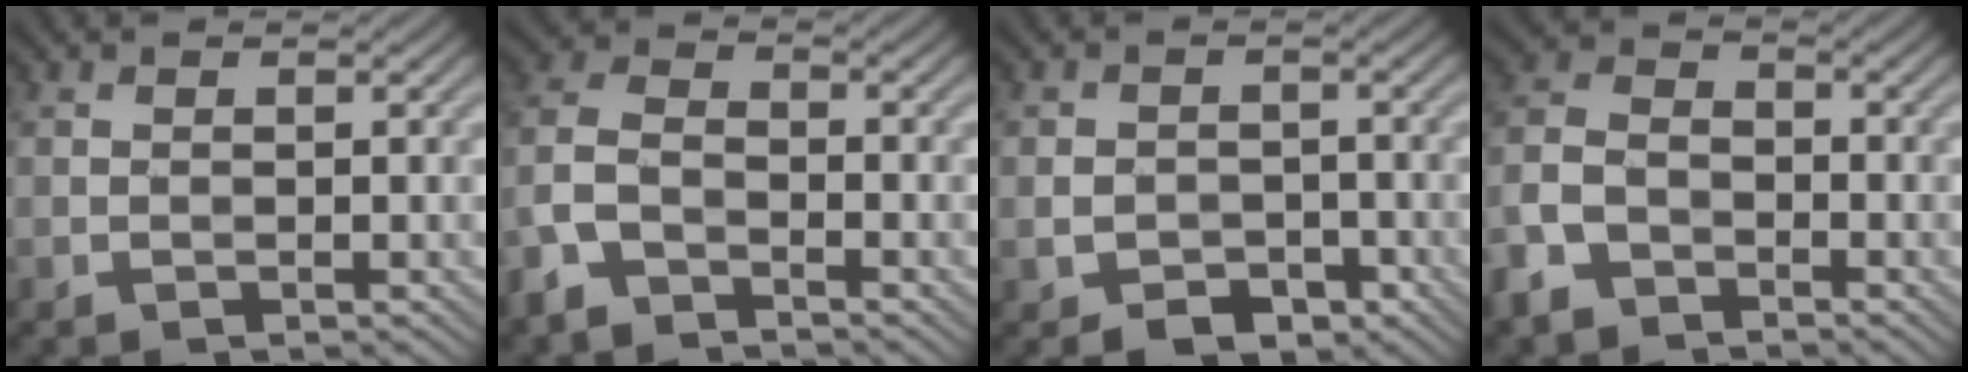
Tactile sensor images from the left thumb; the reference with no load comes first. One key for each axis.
{"total": 6.2, "fx": -4.3, "fy": 3.0, "fz": 3.4, "tx": -0.085, "ty": 0.000, "tz": -0.105}
{"total": 4.1, "fx": -2.2, "fy": 2.9, "fz": 2.0, "tx": -0.035, "ty": -0.009, "tz": -0.042}
{"total": 6.4, "fx": -4.3, "fy": 3.7, "fz": 2.9, "tx": -0.078, "ty": -0.003, "tz": -0.102}